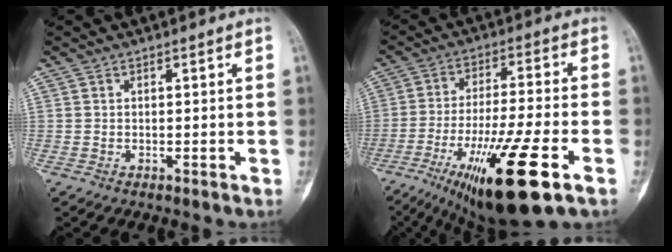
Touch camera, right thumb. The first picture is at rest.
{"total": 19.2, "force": [-9.0, 3.6, 16.6], "torque": [-0.300, 0.010, -0.145]}